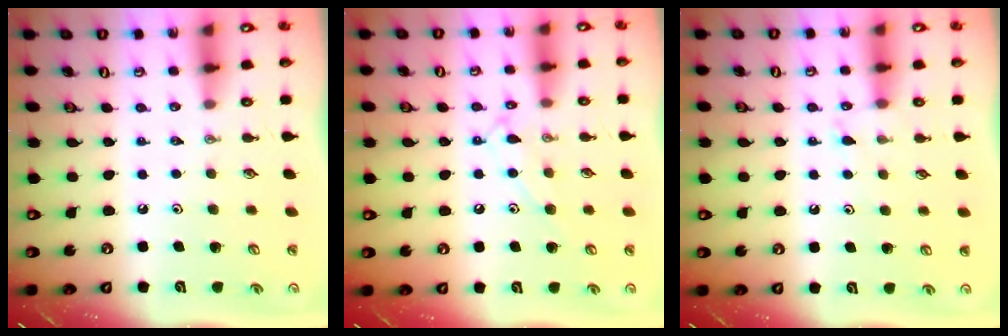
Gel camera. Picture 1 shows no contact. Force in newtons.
{"total": 10.1, "press": 10.1, "slide": 0.8}
{"total": 5.5, "press": 5.5, "slide": 0.7}